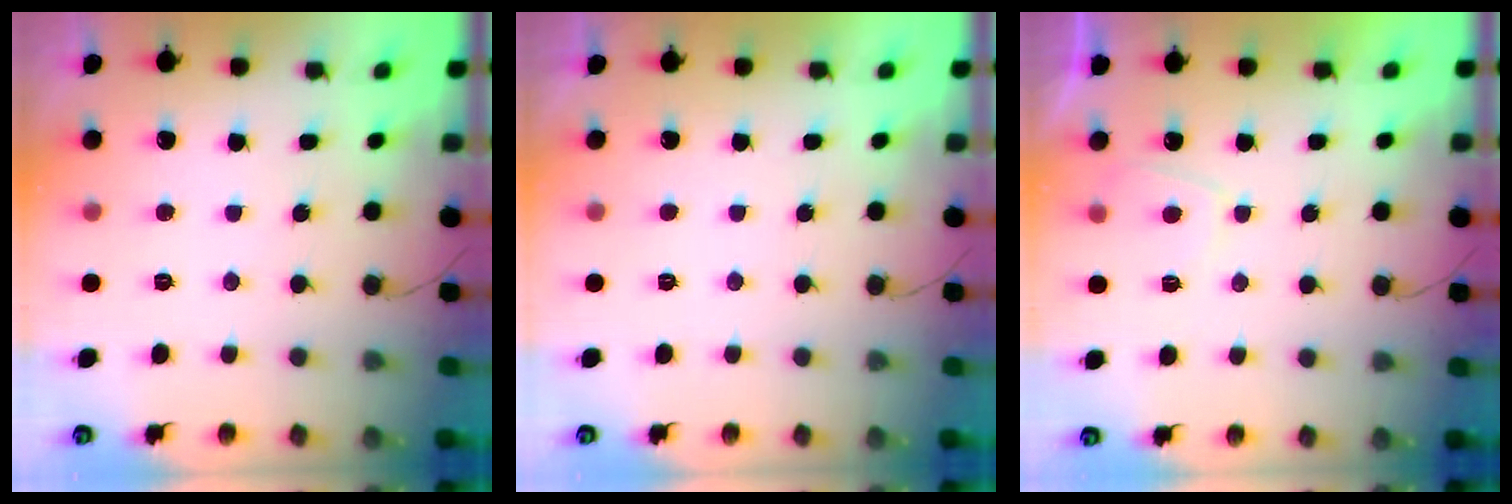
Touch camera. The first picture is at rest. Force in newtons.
{"total": 2.2, "press": 2.2, "slide": 0.3}
{"total": 2.4, "press": 2.3, "slide": 0.7}